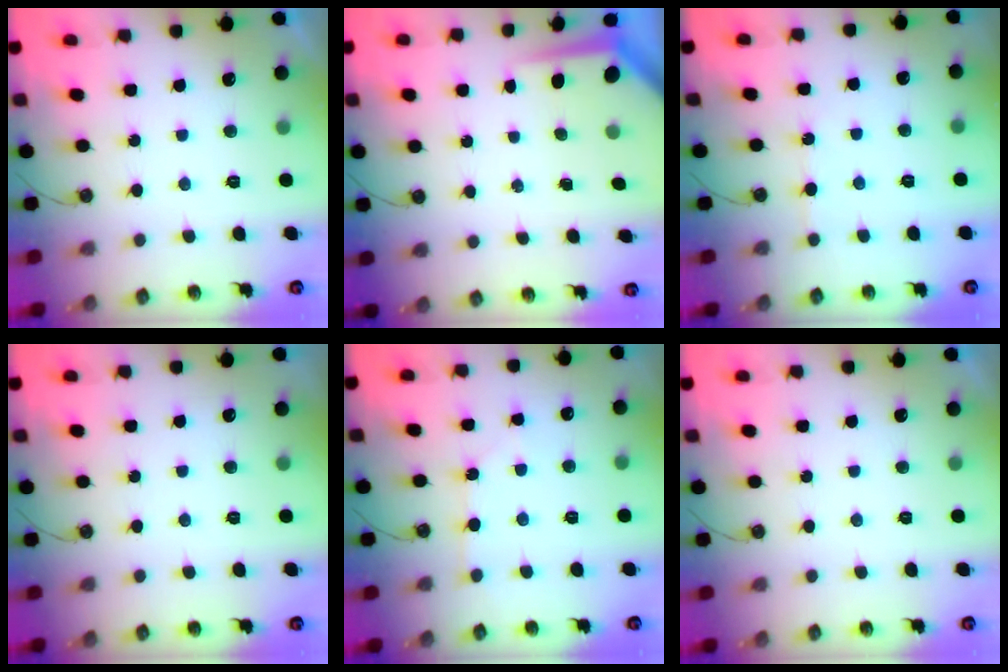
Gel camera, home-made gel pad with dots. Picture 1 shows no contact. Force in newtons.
{"total": 3.9, "press": 3.9, "slide": 0.3}
{"total": 4.2, "press": 4.2, "slide": 0.6}
{"total": 0.0}
{"total": 2.3, "press": 2.3, "slide": 0.4}
{"total": 0.0}